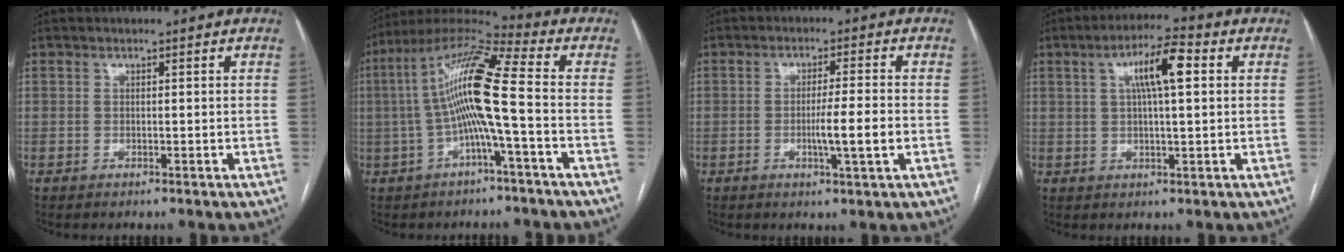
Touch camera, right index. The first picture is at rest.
{"total": 12.6, "force": [-1.0, 0.2, 12.6], "torque": [-0.242, 0.030, -0.028]}
{"total": 5.5, "force": [-1.3, -0.3, 5.4], "torque": [-0.091, -0.008, -0.020]}
{"total": 7.8, "force": [2.2, 1.2, 7.3], "torque": [-0.130, 0.017, 0.037]}